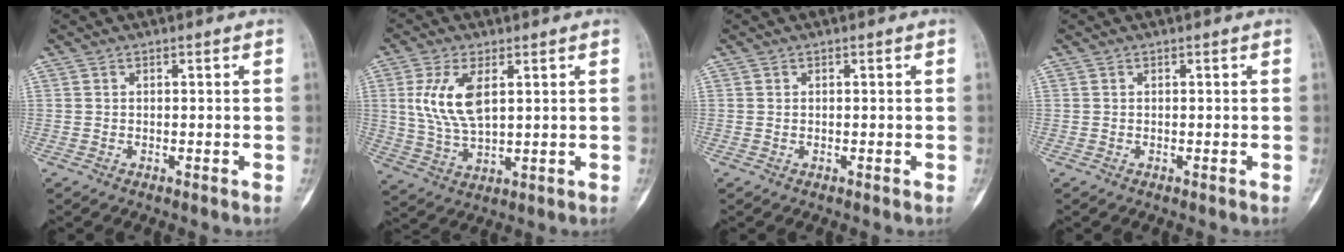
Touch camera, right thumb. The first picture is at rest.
{"total": 10.4, "force": [2.8, 5.2, 8.5], "torque": [-0.168, -0.010, 0.061]}
{"total": 0.0}
{"total": 0.0}